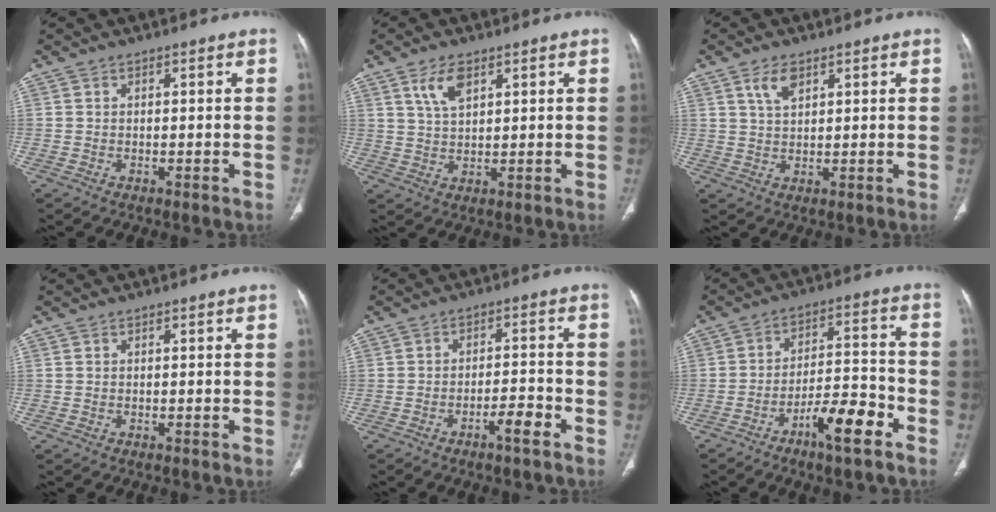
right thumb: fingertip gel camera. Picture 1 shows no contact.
{"total": 5.3, "force": [2.9, 2.5, 3.7], "torque": [-0.064, -0.012, 0.059]}
{"total": 4.1, "force": [2.3, 2.0, 2.7], "torque": [-0.045, -0.008, 0.047]}
{"total": 0.0}
{"total": 4.4, "force": [-2.8, 0.8, 3.3], "torque": [-0.059, 0.023, -0.046]}
{"total": 10.5, "force": [-6.1, 2.6, 8.1], "torque": [-0.130, 0.046, -0.100]}